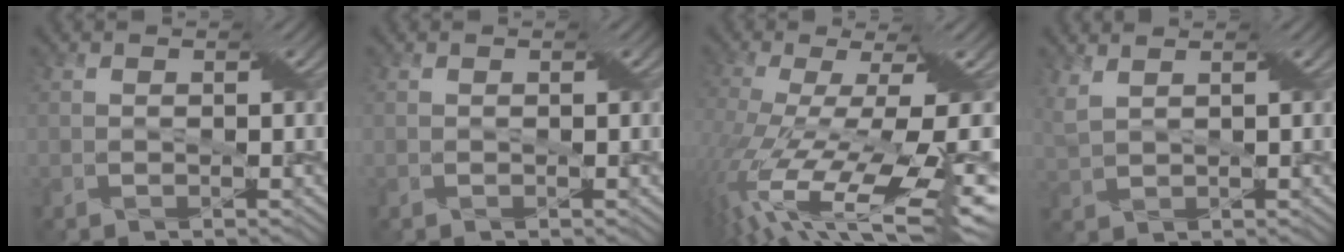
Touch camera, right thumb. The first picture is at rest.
{"total": 0.0}
{"total": 15.9, "force": [-4.2, 4.1, 14.8], "torque": [-0.313, -0.012, -0.059]}
{"total": 2.9, "force": [2.3, 0.6, 1.6], "torque": [-0.057, 0.010, 0.043]}